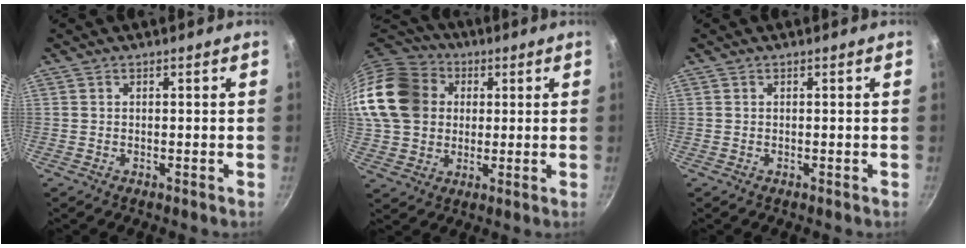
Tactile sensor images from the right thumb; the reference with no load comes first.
{"total": 20.5, "force": [3.7, 17.0, 10.8], "torque": [-0.206, 0.031, 0.067]}
{"total": 0.0}